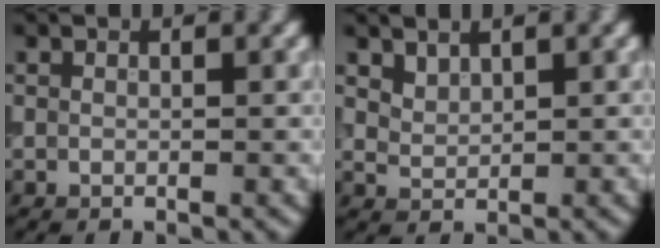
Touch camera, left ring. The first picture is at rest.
{"total": 1.5, "force": [1.2, 0.7, 0.4], "torque": [-0.013, -0.006, 0.031]}